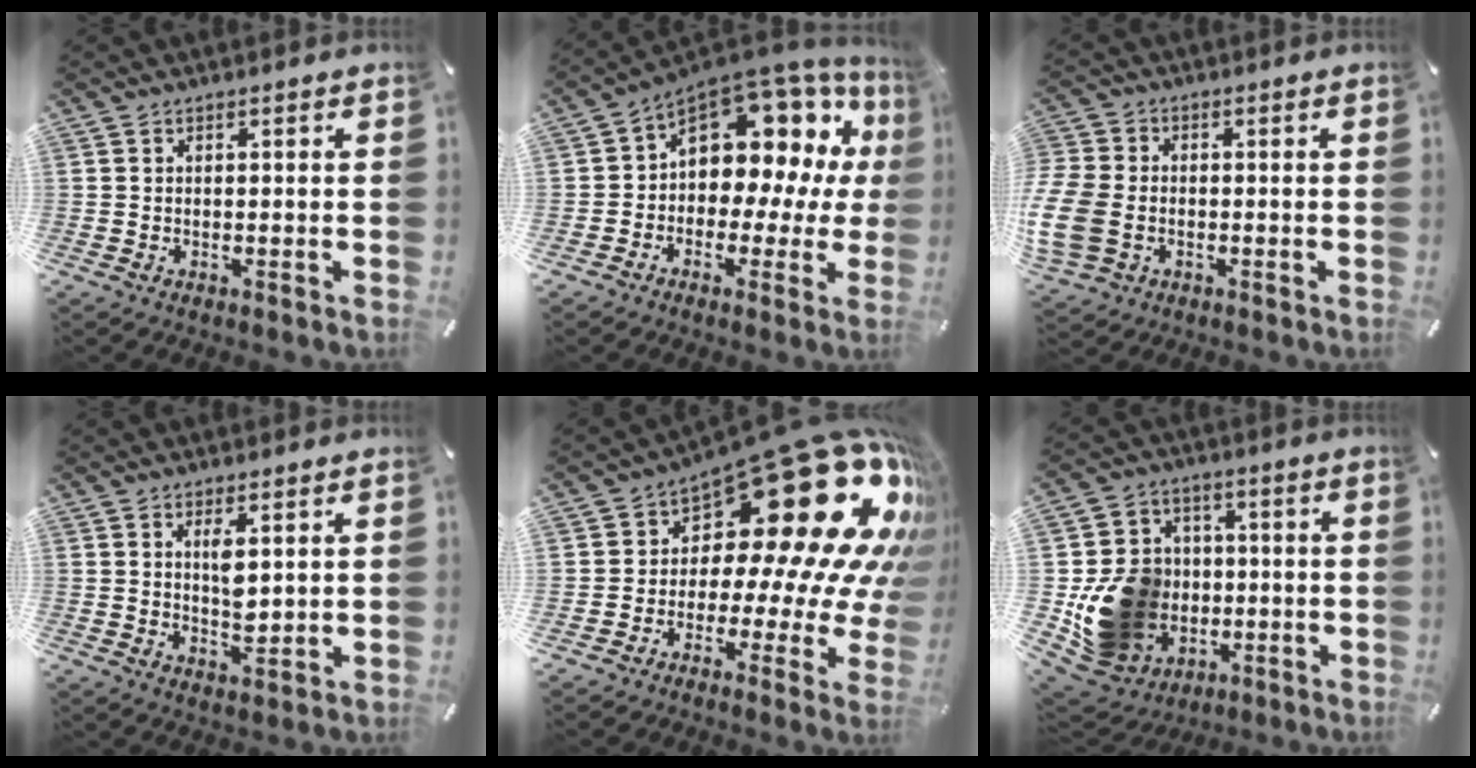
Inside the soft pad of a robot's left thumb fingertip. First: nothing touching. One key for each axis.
{"total": 12.6, "fx": 5.4, "fy": 8.7, "fz": 7.4, "tx": -0.099, "ty": -0.061, "tz": 0.091}
{"total": 10.3, "fx": -2.1, "fy": 8.3, "fz": 5.7, "tx": -0.130, "ty": 0.015, "tz": -0.035}
{"total": 5.1, "fx": 2.2, "fy": 2.1, "fz": 4.1, "tx": -0.064, "ty": -0.015, "tz": 0.033}
{"total": 30.9, "fx": 13.6, "fy": 14.0, "fz": 24.0, "tx": -0.325, "ty": -0.134, "tz": 0.254}
{"total": 15.9, "fx": -2.4, "fy": 14.2, "fz": 6.6, "tx": -0.120, "ty": 0.010, "tz": -0.028}